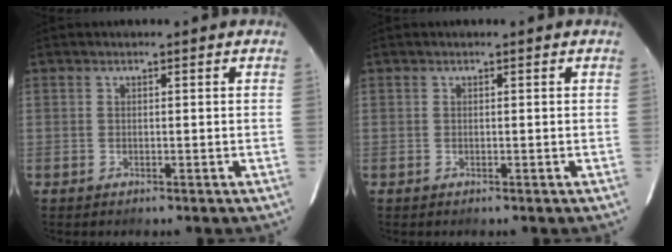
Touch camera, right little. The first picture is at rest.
{"total": 0.0}